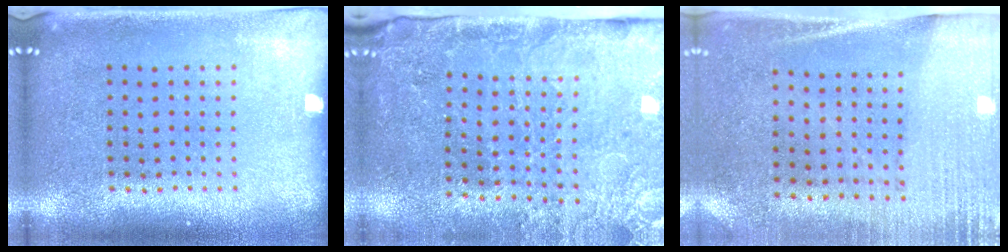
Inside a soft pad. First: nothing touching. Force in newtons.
{"total": 3.2, "press": 3.2, "slide": 0.5}
{"total": 2.7, "press": 2.4, "slide": 1.3}